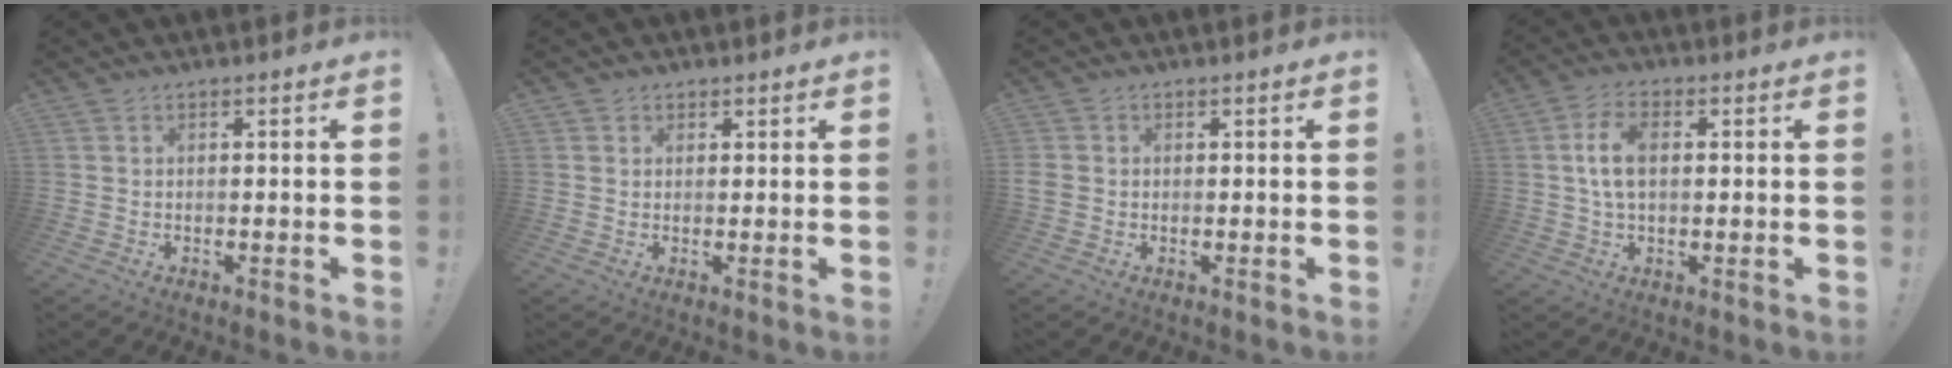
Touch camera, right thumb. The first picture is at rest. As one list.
[{"total": 1.9, "force": [1.1, 1.5, 0.1], "torque": [0.003, -0.003, 0.020]}, {"total": 2.4, "force": [0.0, 2.2, 1.0], "torque": [-0.018, 0.004, 0.003]}, {"total": 8.1, "force": [1.2, 4.6, 6.5], "torque": [-0.119, 0.002, 0.022]}]